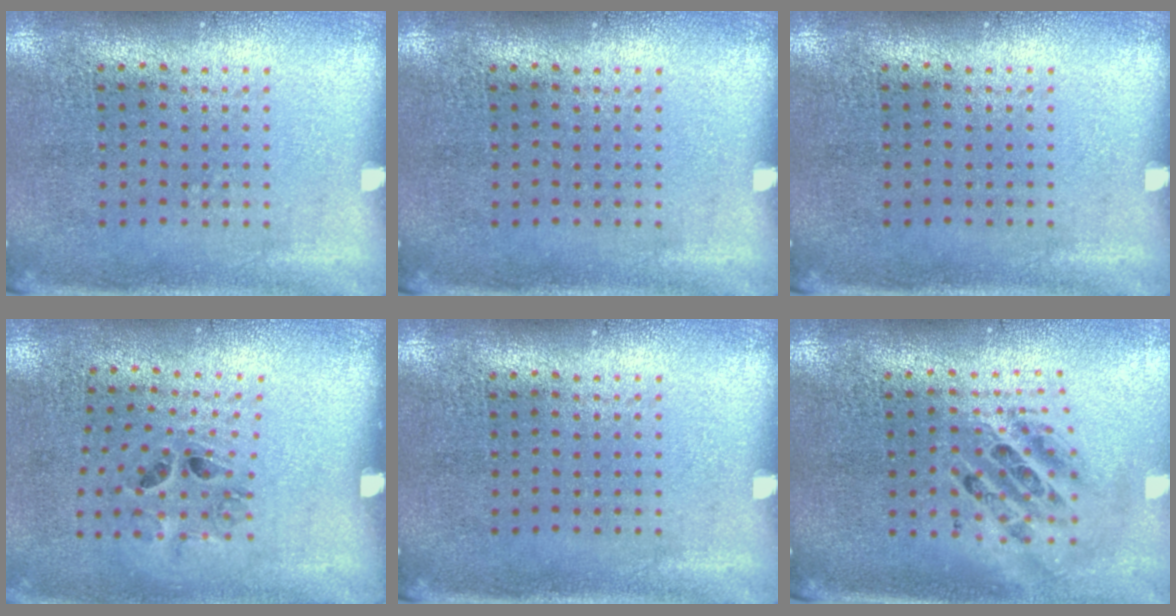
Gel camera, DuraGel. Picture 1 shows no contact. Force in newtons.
{"total": 0.0}
{"total": 0.0}
{"total": 1.4, "press": 0.8, "slide": 1.2}
{"total": 0.0}
{"total": 2.0, "press": 1.6, "slide": 1.3}